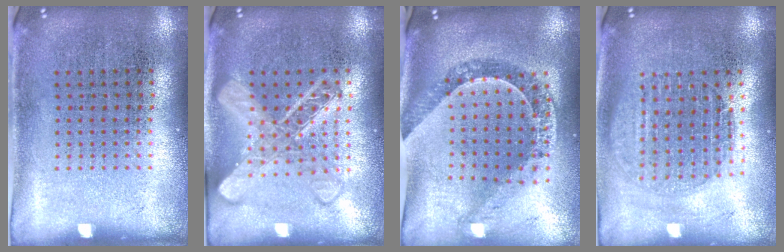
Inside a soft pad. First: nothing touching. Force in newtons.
{"total": 2.9, "press": 2.8, "slide": 0.5}
{"total": 1.2, "press": 1.2, "slide": 0.4}
{"total": 1.6, "press": 1.4, "slide": 0.8}